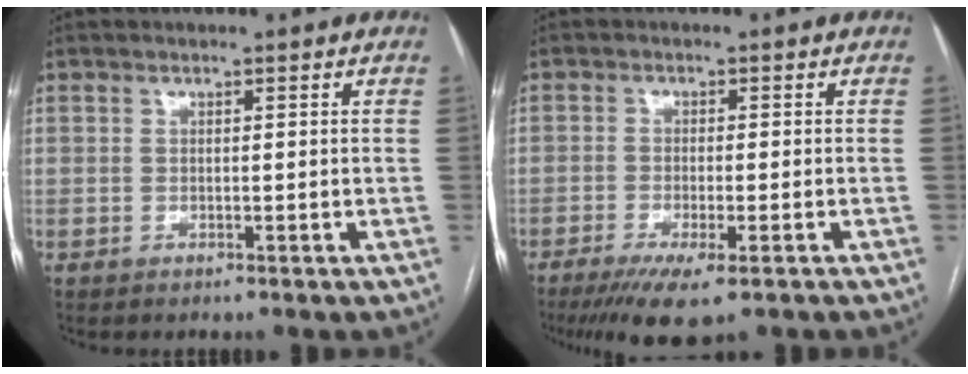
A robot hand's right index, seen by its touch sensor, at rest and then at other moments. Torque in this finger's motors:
{"motor_torque": [1.39, -0.75, 0.49, 0.14]}